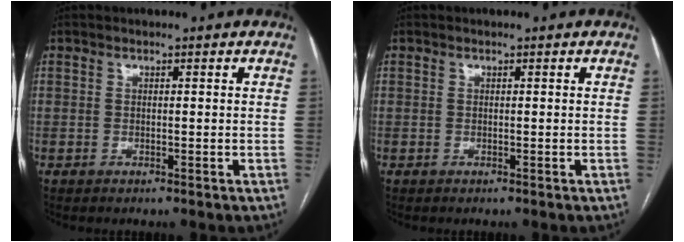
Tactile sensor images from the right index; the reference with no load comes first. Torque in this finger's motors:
{"motor_torque": [0.00, 0.00, 0.00, 0.00]}